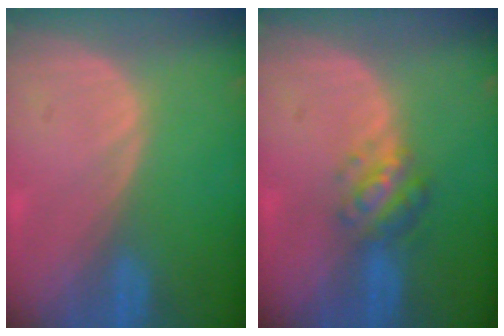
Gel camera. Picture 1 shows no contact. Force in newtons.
{"total": 4.9, "press": 4.4, "slide": 2.0}